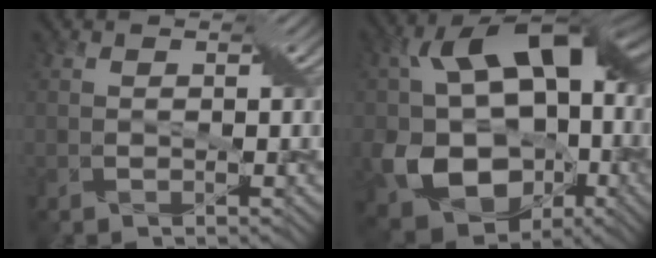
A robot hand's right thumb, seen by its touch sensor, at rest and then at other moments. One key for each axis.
{"total": 18.0, "fx": -1.7, "fy": 13.3, "fz": 12.0, "tx": -0.210, "ty": -0.028, "tz": -0.014}